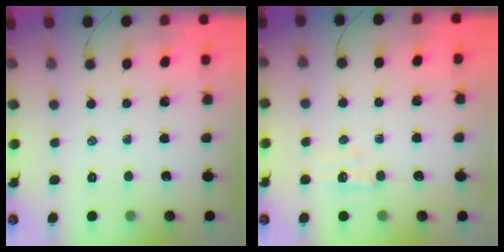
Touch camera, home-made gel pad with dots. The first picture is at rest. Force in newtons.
{"total": 3.8, "press": 3.6, "slide": 1.3}